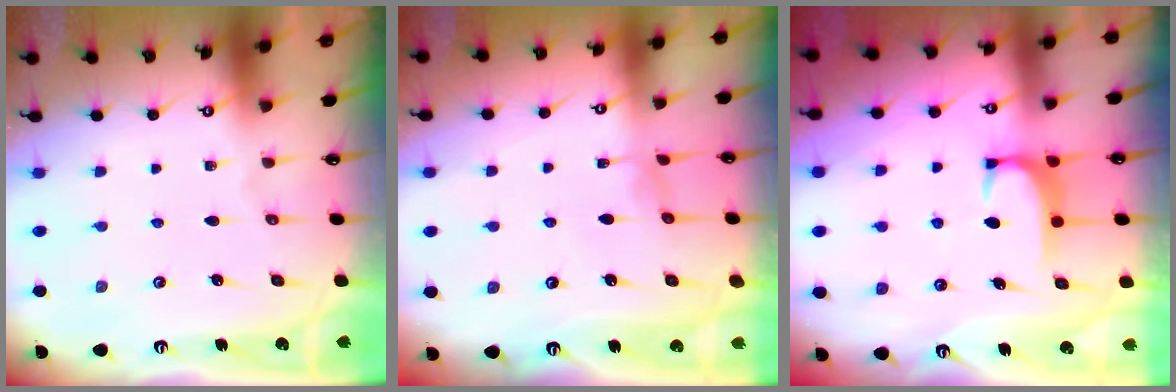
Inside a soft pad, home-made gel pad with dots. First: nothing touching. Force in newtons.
{"total": 0.7, "press": 0.4, "slide": 0.5}
{"total": 1.8, "press": 1.7, "slide": 0.5}